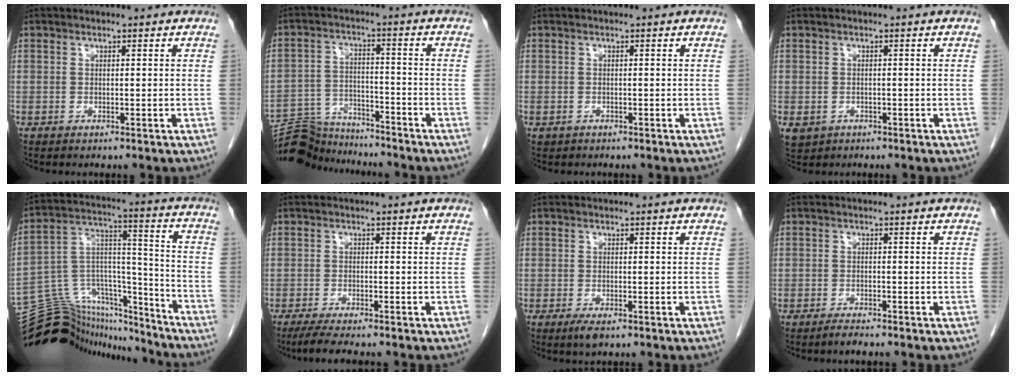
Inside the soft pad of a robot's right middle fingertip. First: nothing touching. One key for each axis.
{"total": 9.7, "fx": -9.5, "fy": 2.0, "fz": -0.1, "tx": -0.002, "ty": 0.023, "tz": -0.165}
{"total": 0.6, "fx": -0.3, "fy": 0.5, "fz": 0.0, "tx": -0.011, "ty": 0.002, "tz": -0.003}
{"total": 4.1, "fx": -2.0, "fy": 3.4, "fz": 1.1, "tx": -0.024, "ty": -0.002, "tz": -0.027}
{"total": 20.5, "fx": -19.0, "fy": 6.5, "fz": 4.2, "tx": -0.089, "ty": 0.065, "tz": -0.301}
{"total": 4.7, "fx": -3.8, "fy": 0.1, "fz": 2.8, "tx": -0.048, "ty": -0.011, "tz": -0.062}
{"total": 1.9, "fx": -1.1, "fy": 0.5, "fz": 1.4, "tx": -0.029, "ty": -0.005, "tz": -0.016}
{"total": 1.4, "fx": -1.3, "fy": 0.0, "fz": 0.6, "tx": -0.017, "ty": -0.005, "tz": -0.022}